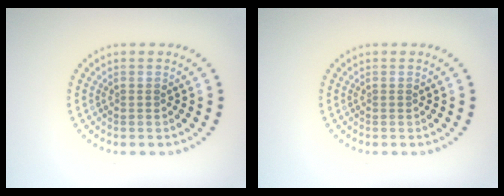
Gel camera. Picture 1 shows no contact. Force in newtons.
{"total": 0.0}